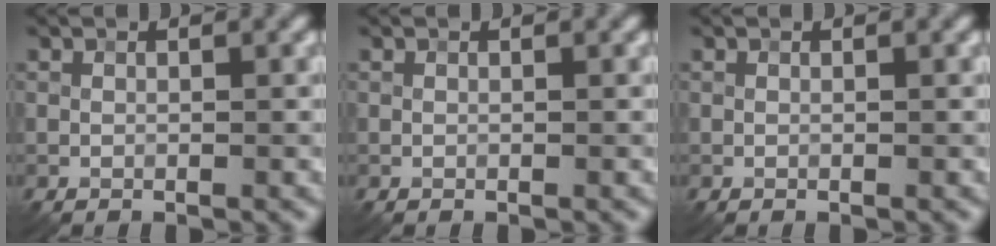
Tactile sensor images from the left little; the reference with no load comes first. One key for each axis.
{"total": 0.0}
{"total": 0.0}